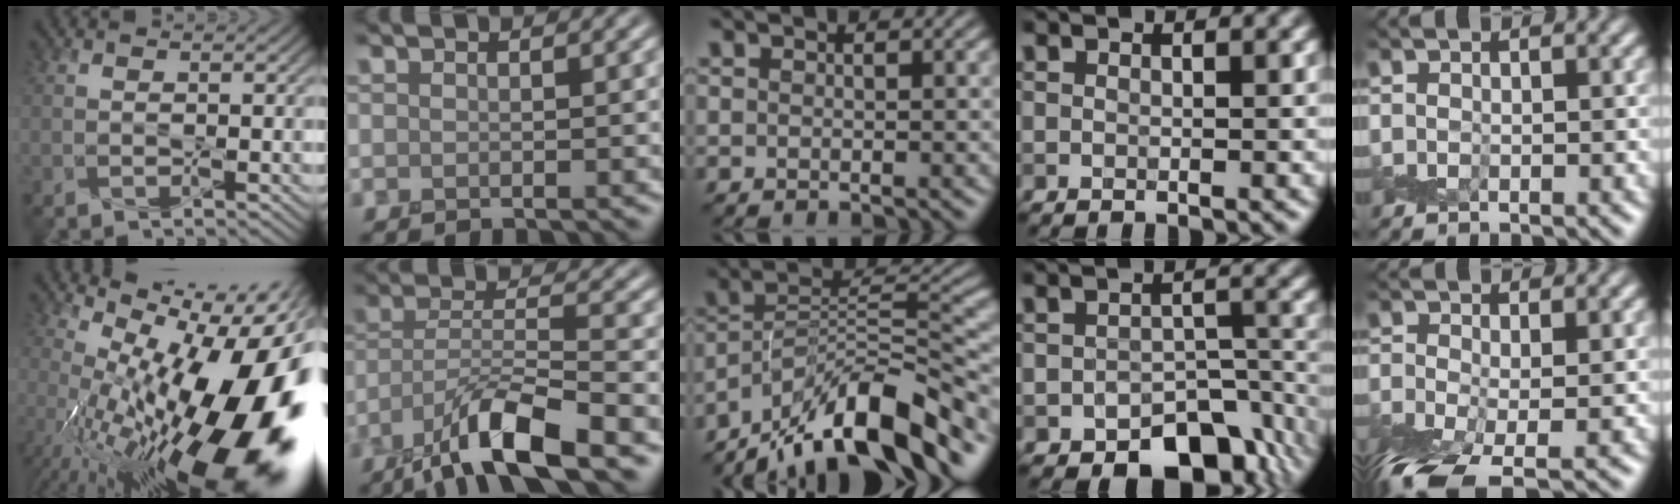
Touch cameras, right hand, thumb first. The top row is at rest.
{"thumb": {"total": 21.4, "force": [-2.9, 9.3, 19.1], "torque": [-0.274, -0.024, -0.053]}, "index": {"total": 8.7, "force": [-5.8, 1.8, 6.2], "torque": [-0.109, 0.002, -0.111]}, "middle": {"total": 12.9, "force": [-9.9, 3.2, 7.6], "torque": [-0.118, 0.025, -0.180]}, "ring": {"total": 7.9, "force": [-4.8, 4.6, 4.3], "torque": [-0.039, -0.019, -0.067]}, "little": {"total": 7.2, "force": [-4.4, 2.6, 5.1], "torque": [-0.115, -0.029, -0.088]}}